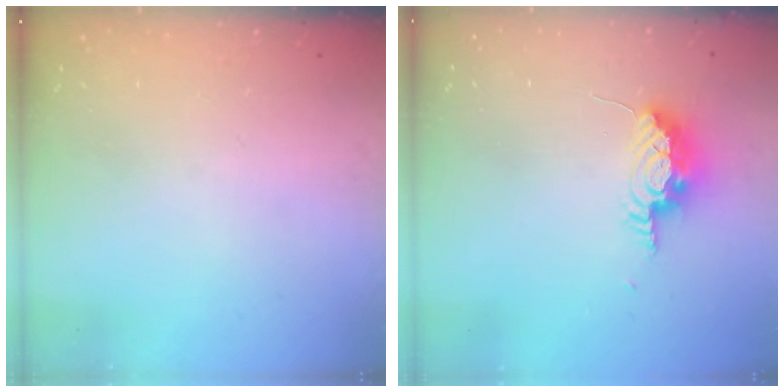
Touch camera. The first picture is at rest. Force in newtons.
{"total": 8.3, "press": 8.0, "slide": 2.1}